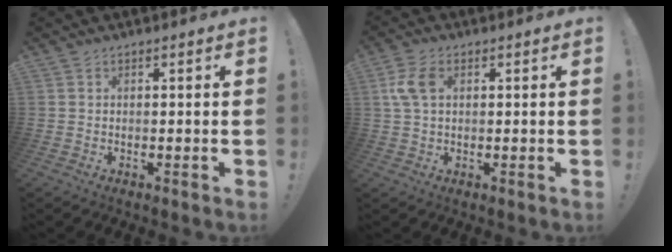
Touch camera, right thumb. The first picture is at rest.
{"total": 7.4, "force": [1.7, 4.5, 5.6], "torque": [-0.116, 0.002, 0.031]}